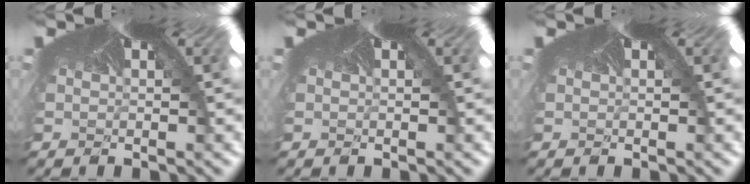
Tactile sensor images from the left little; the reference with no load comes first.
{"total": 0.0}
{"total": 0.0}